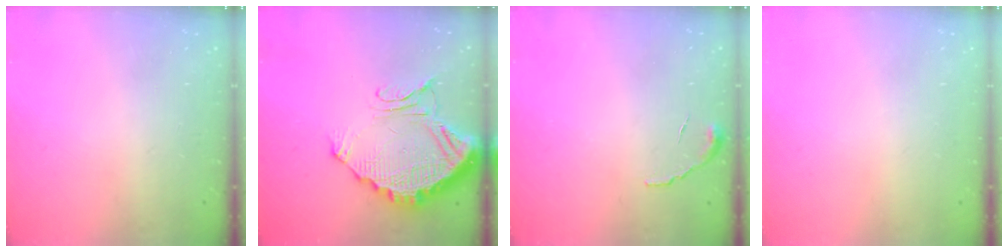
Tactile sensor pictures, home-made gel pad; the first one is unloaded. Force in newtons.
{"total": 14.6, "press": 14.5, "slide": 1.5}
{"total": 5.0, "press": 5.0, "slide": 0.2}
{"total": 0.0}